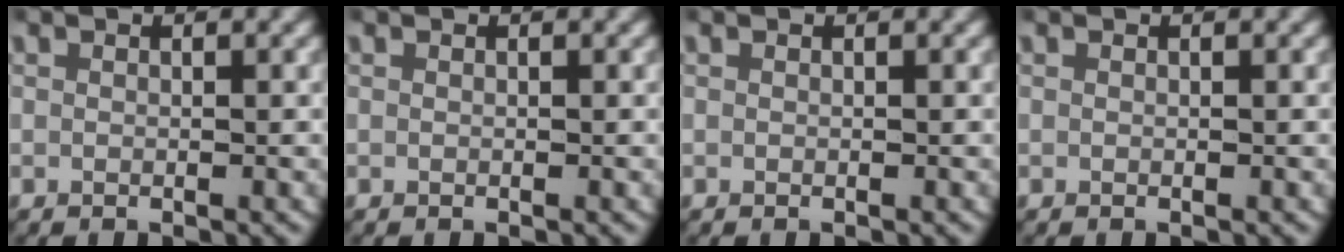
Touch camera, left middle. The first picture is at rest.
{"total": 0.0}
{"total": 0.0}
{"total": 0.0}